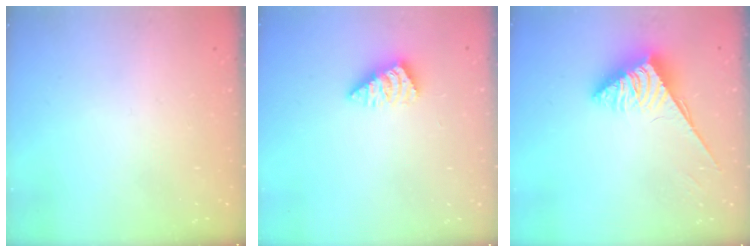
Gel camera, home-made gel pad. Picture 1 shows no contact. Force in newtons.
{"total": 2.8, "press": 2.7, "slide": 0.5}
{"total": 3.8, "press": 3.8, "slide": 0.6}